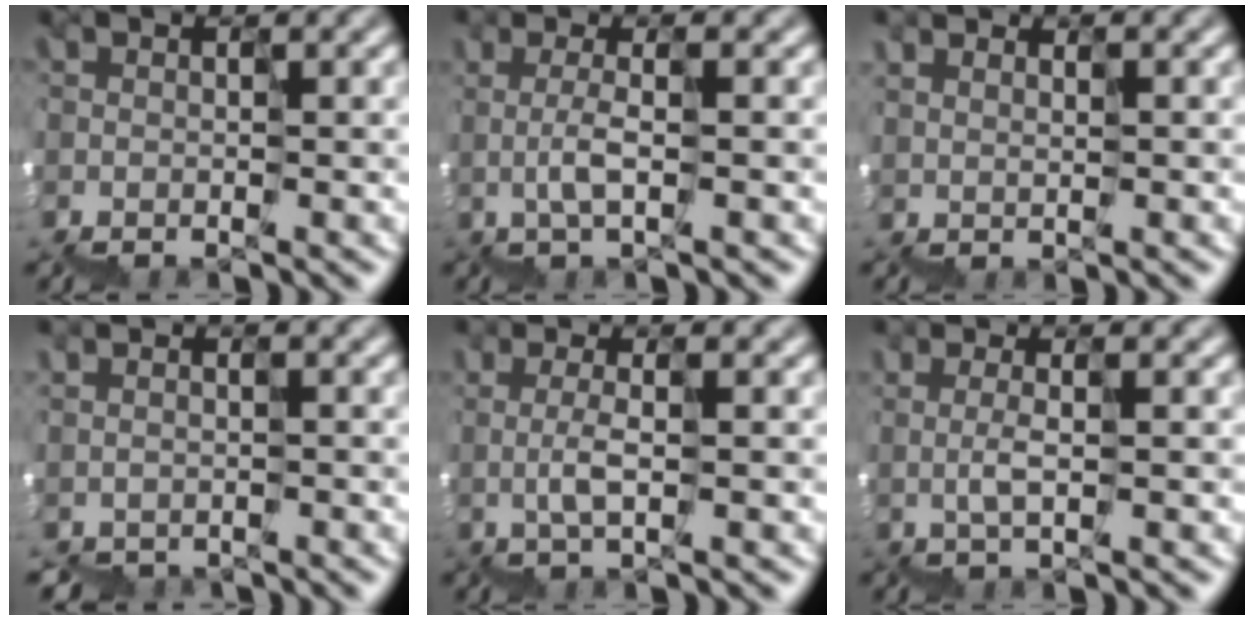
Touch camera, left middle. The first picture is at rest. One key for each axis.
{"total": 0.9, "fx": 0.7, "fy": -0.2, "fz": 0.6, "tx": -0.010, "ty": 0.011, "tz": 0.012}
{"total": 1.4, "fx": 1.4, "fy": 0.2, "fz": 0.0, "tx": 0.019, "ty": 0.000, "tz": 0.035}
{"total": 2.1, "fx": -1.7, "fy": 0.2, "fz": -1.2, "tx": 0.023, "ty": -0.001, "tz": -0.012}
{"total": 1.1, "fx": 1.0, "fy": -0.2, "fz": 0.5, "tx": -0.009, "ty": 0.010, "tz": 0.020}
{"total": 1.4, "fx": 1.3, "fy": -0.2, "fz": 0.2, "tx": -0.003, "ty": 0.006, "tz": 0.030}